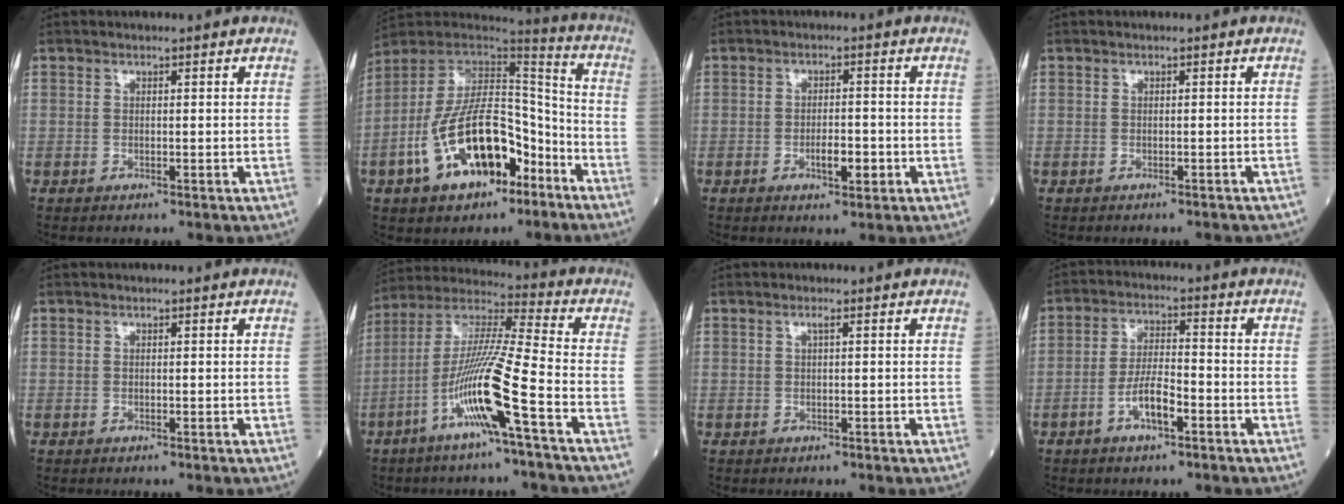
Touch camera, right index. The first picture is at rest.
{"total": 17.9, "force": [-8.0, 8.6, 13.5], "torque": [-0.256, 0.021, -0.129]}
{"total": 3.6, "force": [-1.2, 1.2, 3.2], "torque": [-0.049, 0.003, -0.017]}
{"total": 4.4, "force": [-4.0, 1.3, 1.5], "torque": [-0.021, -0.007, -0.040]}
{"total": 0.0}
{"total": 13.9, "force": [-5.7, -0.8, 12.6], "torque": [-0.253, 0.001, -0.114]}
{"total": 0.6, "force": [0.2, -0.1, 0.5], "torque": [-0.011, 0.002, 0.003]}
{"total": 5.8, "force": [-2.8, 1.7, 4.9], "torque": [-0.099, 0.007, -0.052]}